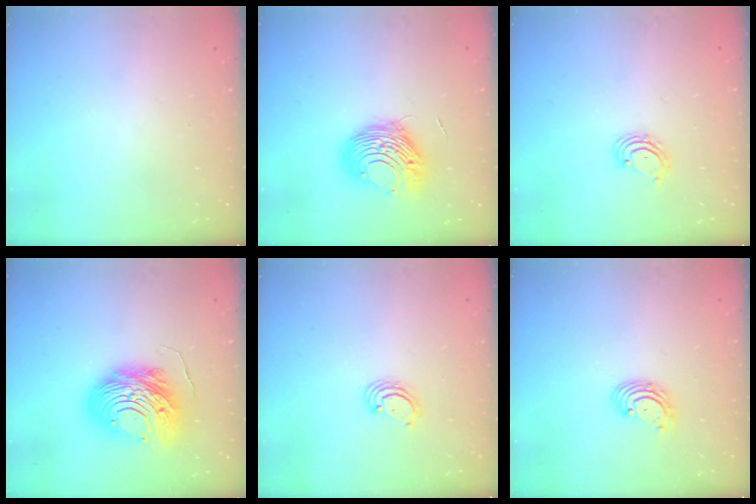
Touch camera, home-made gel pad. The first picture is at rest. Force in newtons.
{"total": 11.1, "press": 11.1, "slide": 0.9}
{"total": 2.5, "press": 2.4, "slide": 0.4}
{"total": 14.9, "press": 14.8, "slide": 1.4}
{"total": 2.6, "press": 2.6, "slide": 0.3}
{"total": 2.7, "press": 2.7, "slide": 0.1}